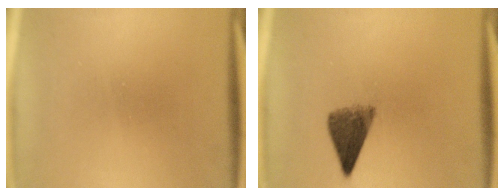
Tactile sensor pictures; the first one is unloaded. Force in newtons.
{"total": 5.3}